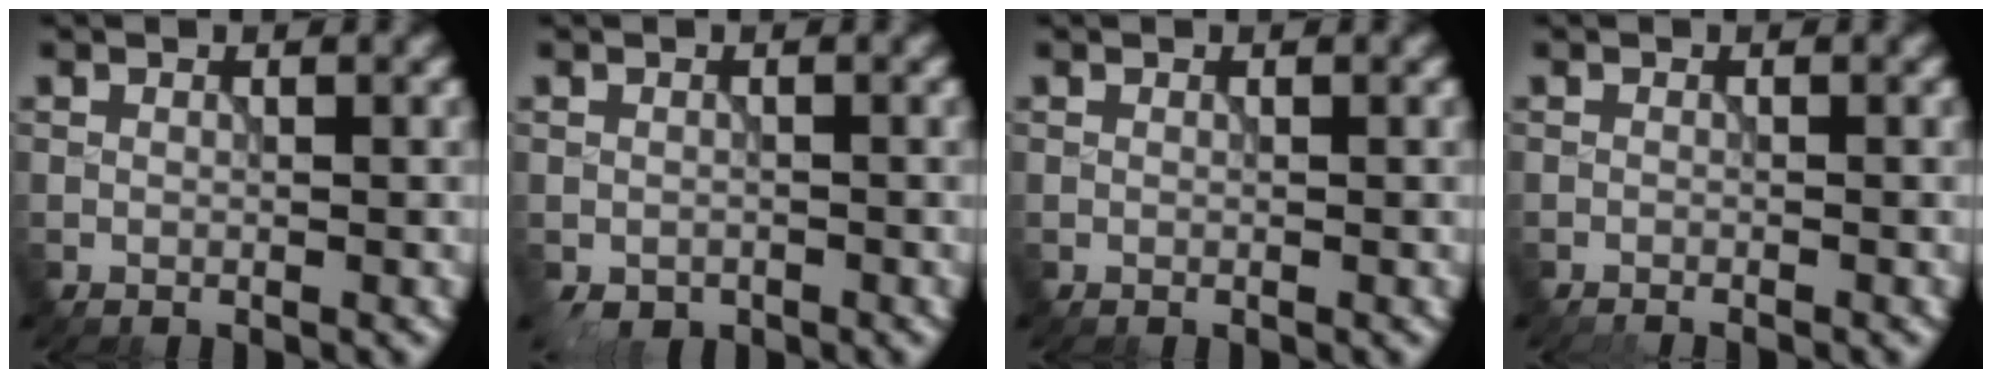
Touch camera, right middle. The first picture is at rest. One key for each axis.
{"total": 1.3, "fx": -0.9, "fy": 0.9, "fz": 0.5, "tx": -0.011, "ty": -0.007, "tz": -0.016}
{"total": 0.0}
{"total": 1.0, "fx": -1.0, "fy": 0.1, "fz": 0.3, "tx": 0.005, "ty": -0.003, "tz": -0.019}